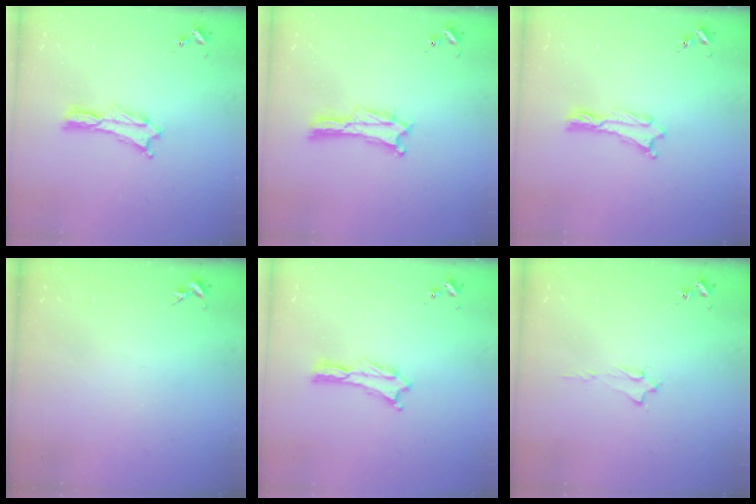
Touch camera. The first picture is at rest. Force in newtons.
{"total": 0.0}
{"total": 0.0}
{"total": 0.0}
{"total": 0.0}
{"total": 1.7, "press": 1.6, "slide": 0.2}